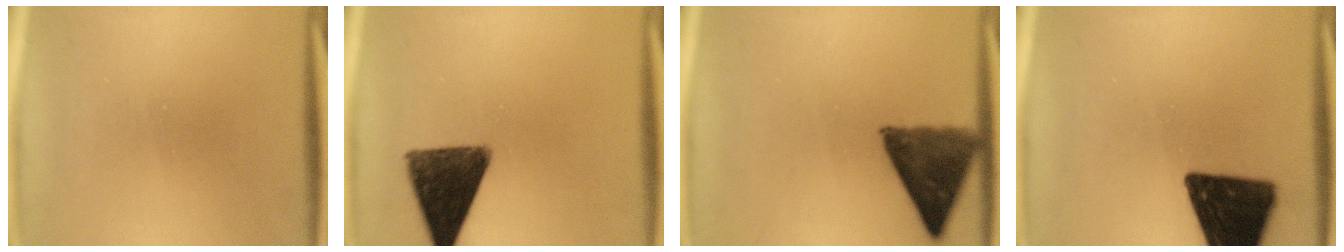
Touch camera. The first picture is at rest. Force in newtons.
{"total": 12.6}
{"total": 10.5}
{"total": 19.5}